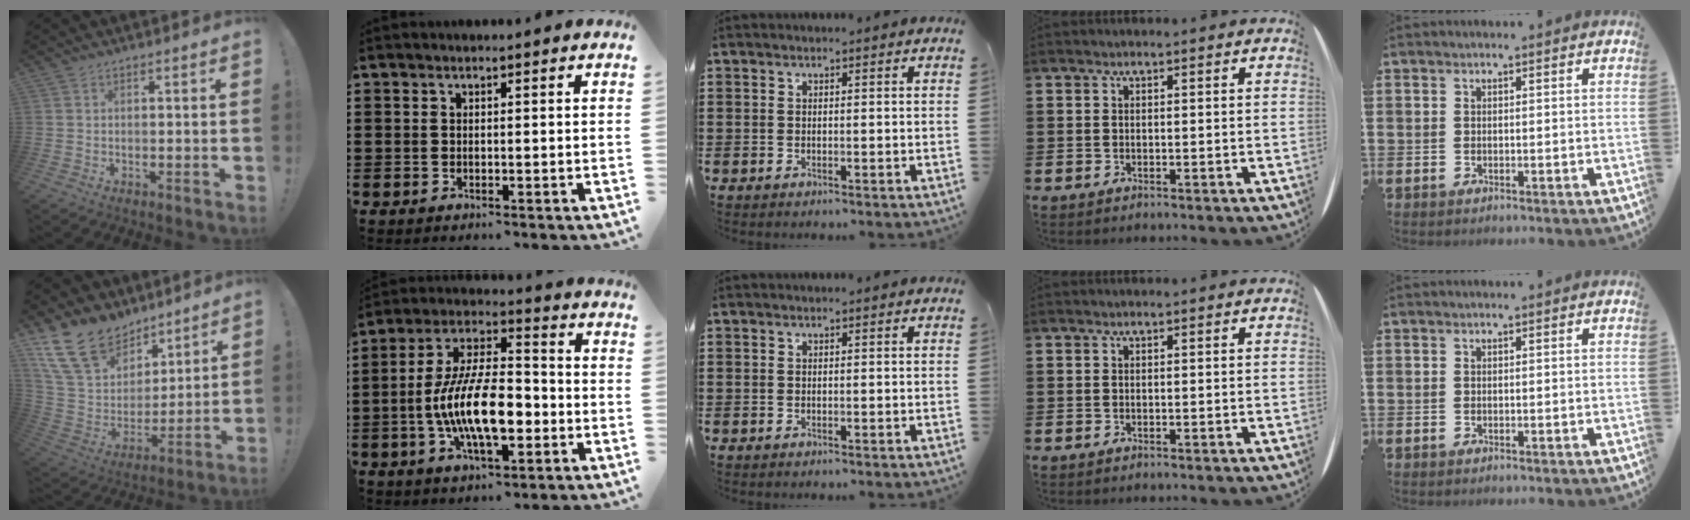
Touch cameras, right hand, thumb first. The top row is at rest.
{"thumb": {"total": 18.5, "force": [12.6, 11.4, 7.3], "torque": [-0.145, -0.071, 0.250]}, "index": {"total": 13.9, "force": [-3.8, 5.9, 12.0], "torque": [-0.260, -0.003, -0.071]}}